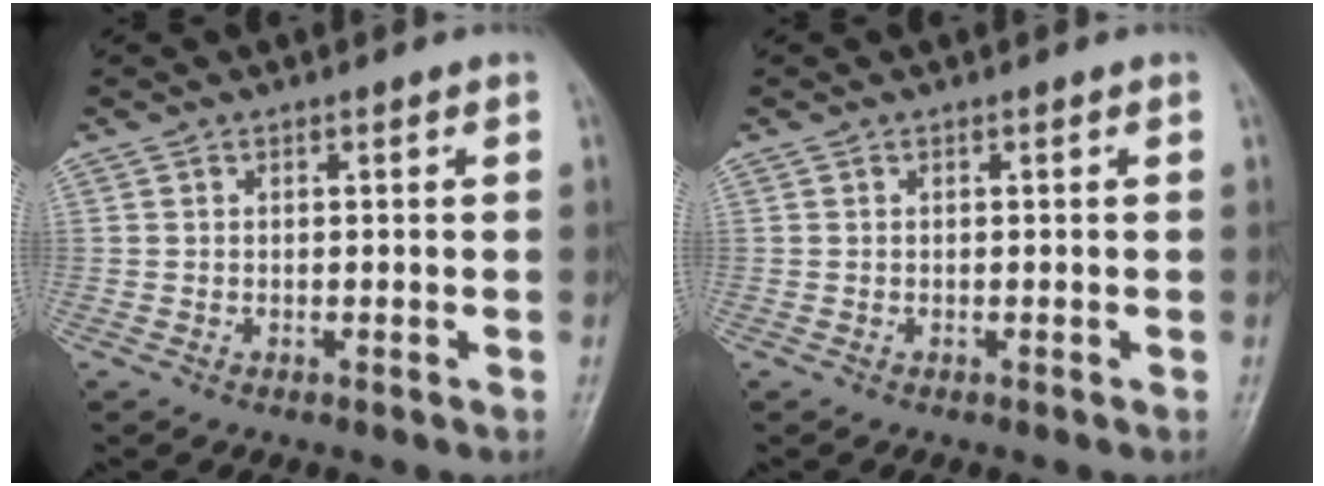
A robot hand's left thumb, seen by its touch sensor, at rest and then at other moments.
{"total": 0.0}